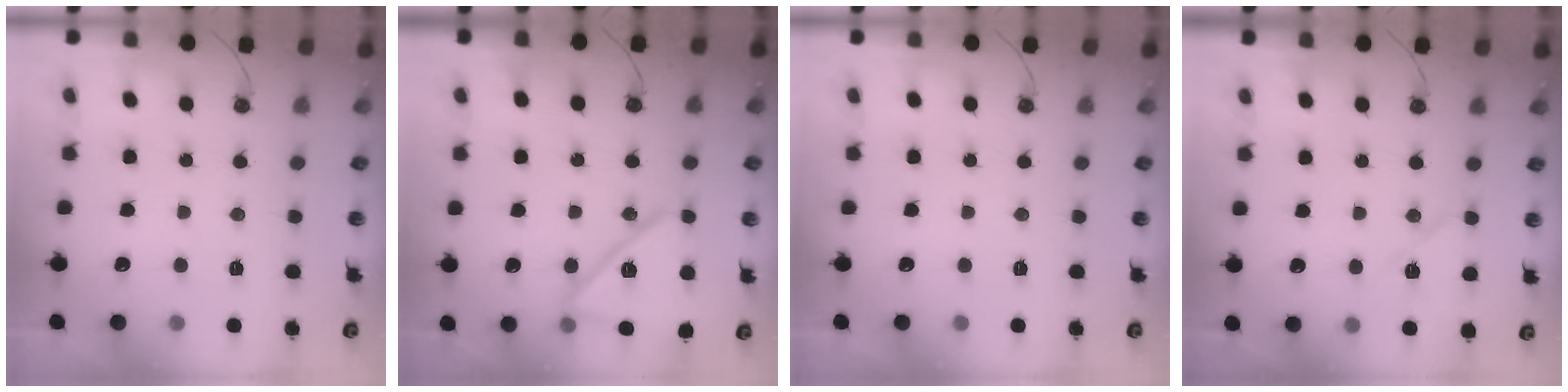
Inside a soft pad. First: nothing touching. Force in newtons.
{"total": 16.5, "press": 16.5, "slide": 1.2}
{"total": 0.0}
{"total": 8.1, "press": 8.0, "slide": 1.2}